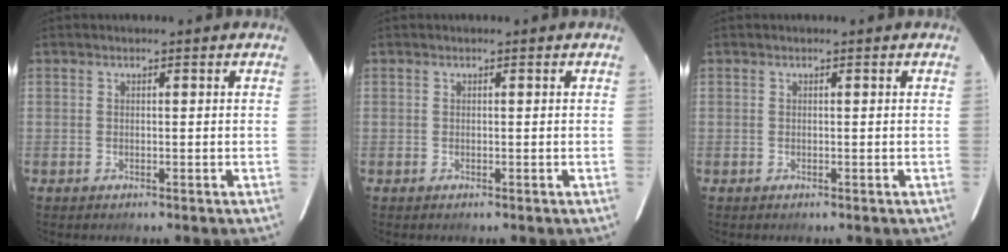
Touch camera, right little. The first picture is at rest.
{"total": 0.0}
{"total": 0.0}